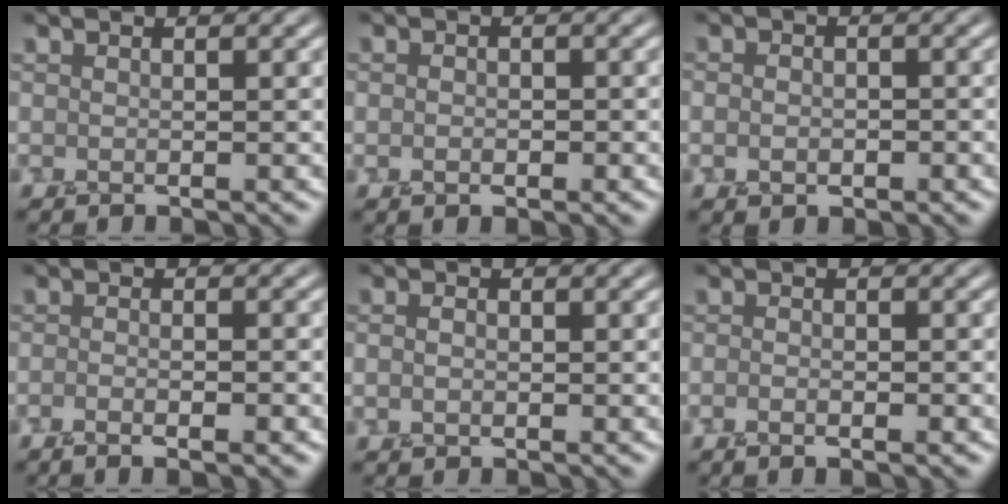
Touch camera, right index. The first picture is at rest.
{"total": 1.5, "force": [-0.2, 1.0, 1.0], "torque": [-0.005, 0.006, -0.004]}
{"total": 1.8, "force": [-0.3, 1.4, 1.1], "torque": [-0.008, 0.001, -0.006]}
{"total": 3.5, "force": [-1.5, 1.2, 2.9], "torque": [-0.024, 0.002, -0.026]}
{"total": 1.1, "force": [0.0, 0.7, 0.8], "torque": [-0.014, 0.005, -0.002]}
{"total": 2.1, "force": [-0.7, 0.8, 1.8], "torque": [-0.010, 0.001, -0.010]}